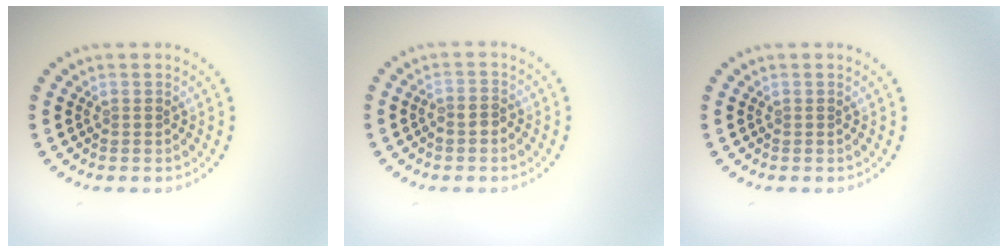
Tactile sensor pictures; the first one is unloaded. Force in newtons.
{"total": 1.1, "press": 0.9, "slide": 0.7}
{"total": 0.0}